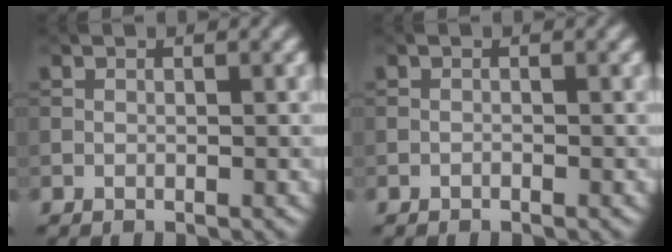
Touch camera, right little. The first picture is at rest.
{"total": 0.0}